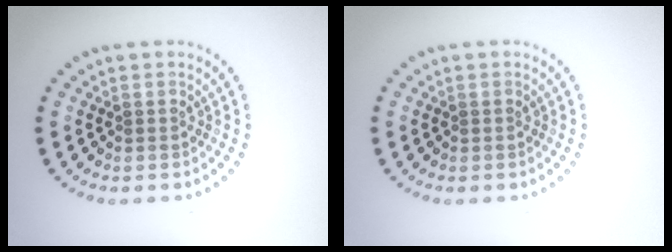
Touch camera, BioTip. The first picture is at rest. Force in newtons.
{"total": 0.0}